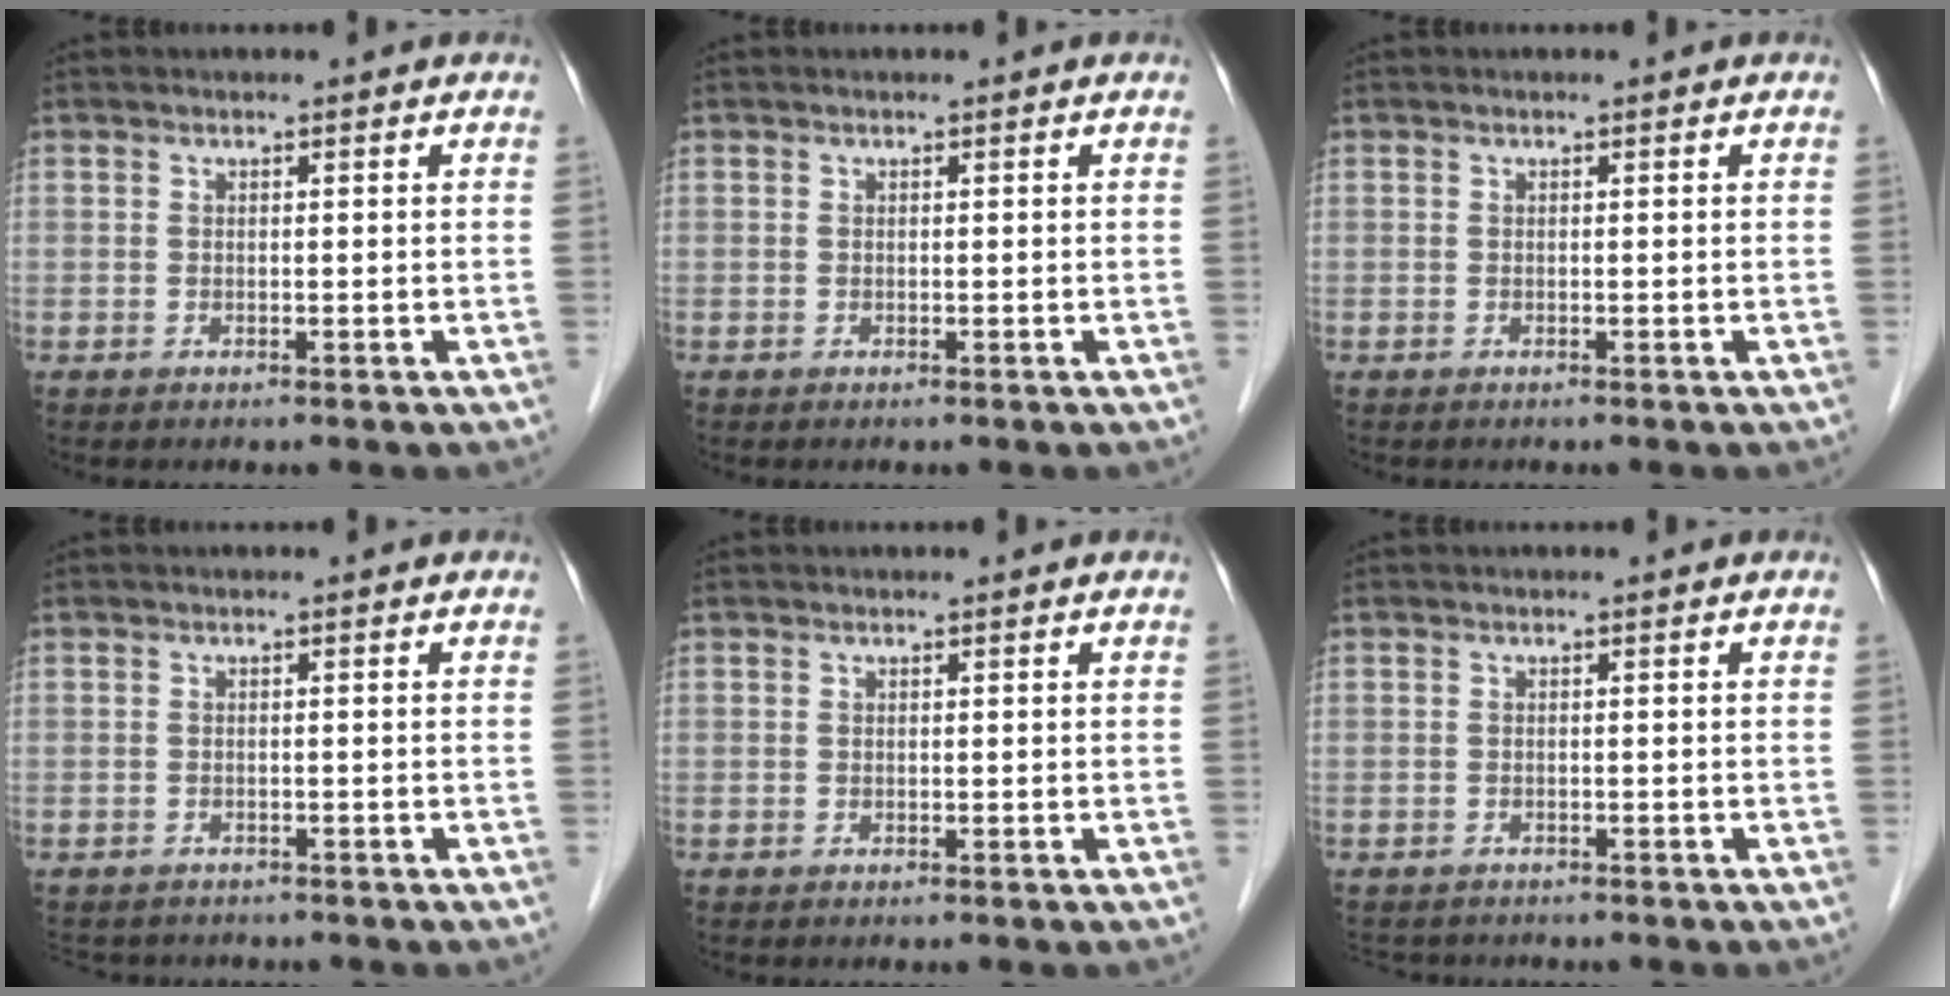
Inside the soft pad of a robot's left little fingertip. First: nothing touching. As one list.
[{"total": 0.0}, {"total": 0.0}, {"total": 5.6, "force": [-4.9, 2.2, 1.4], "torque": [-0.020, 0.001, -0.061]}, {"total": 0.0}, {"total": 4.1, "force": [-3.6, 1.6, 1.0], "torque": [-0.014, -0.002, -0.045]}]